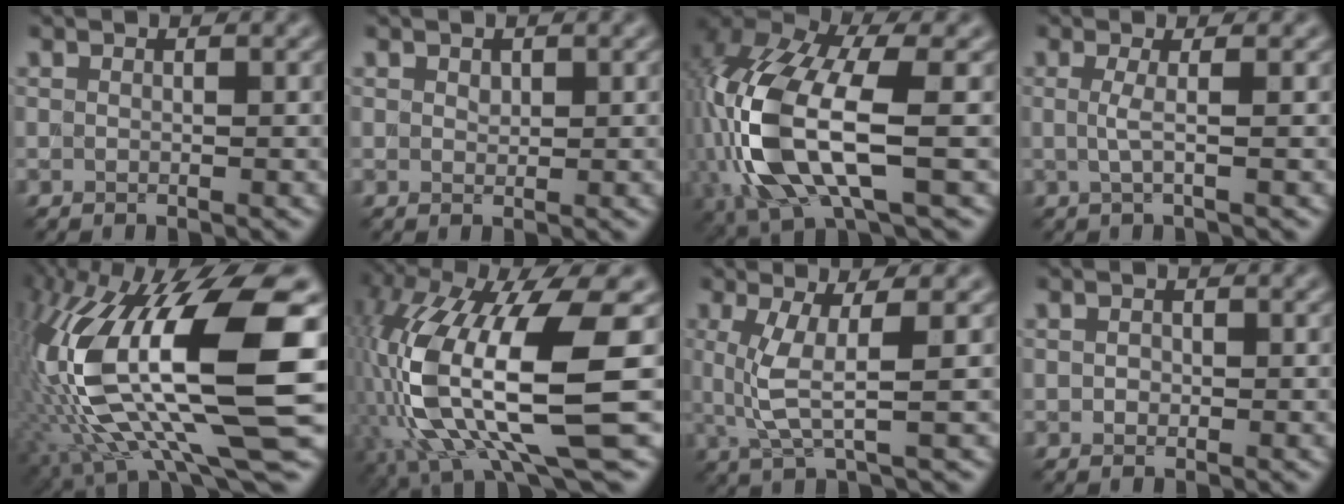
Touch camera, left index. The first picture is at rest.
{"total": 0.7, "force": [0.4, 0.5, 0.3], "torque": [-0.007, -0.002, 0.008]}
{"total": 12.0, "force": [-2.1, 5.2, 10.6], "torque": [-0.243, -0.002, -0.045]}
{"total": 1.7, "force": [0.0, 0.4, 1.7], "torque": [-0.033, -0.004, -0.005]}
{"total": 16.0, "force": [-0.8, 5.1, 15.1], "torque": [-0.296, 0.006, -0.002]}
{"total": 14.1, "force": [-1.2, 4.6, 13.3], "torque": [-0.276, -0.018, -0.013]}
{"total": 4.2, "force": [0.5, 0.9, 4.1], "torque": [-0.093, -0.001, 0.012]}
{"total": 0.8, "force": [-0.1, 0.7, 0.3], "torque": [-0.005, -0.003, -0.003]}